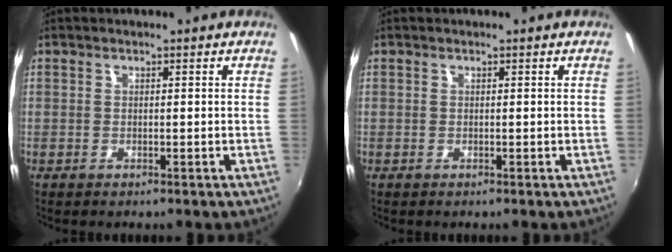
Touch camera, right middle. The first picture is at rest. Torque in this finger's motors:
{"motor_torque": [0.03, -0.27, 0.00, 0.00]}